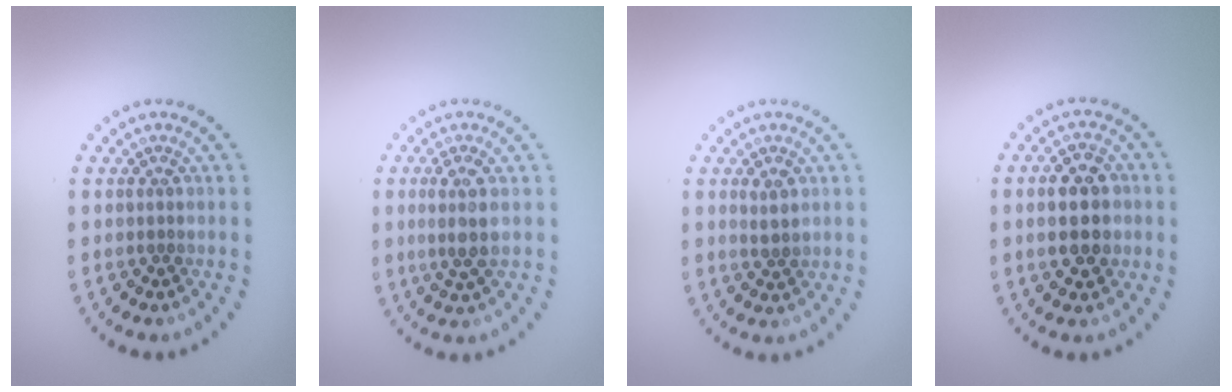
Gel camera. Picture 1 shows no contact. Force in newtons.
{"total": 2.5, "press": 2.2, "slide": 1.1}
{"total": 1.1, "press": 1.1, "slide": 0.3}
{"total": 5.0, "press": 5.0, "slide": 0.2}